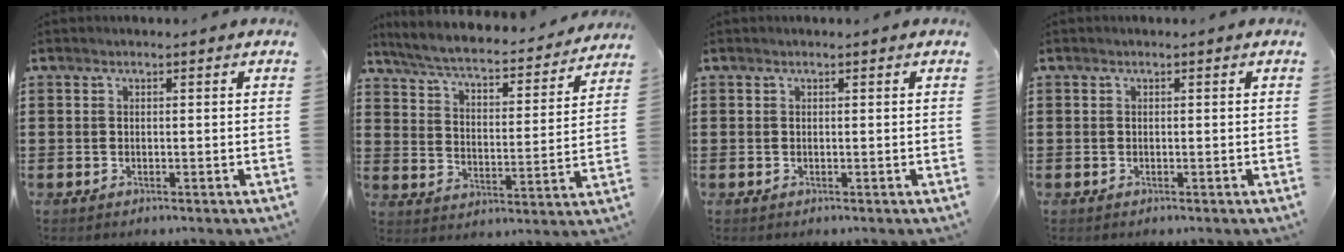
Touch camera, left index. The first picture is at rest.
{"total": 4.8, "force": [4.5, 0.1, 1.7], "torque": [-0.057, -0.036, 0.069]}
{"total": 0.0}
{"total": 0.0}